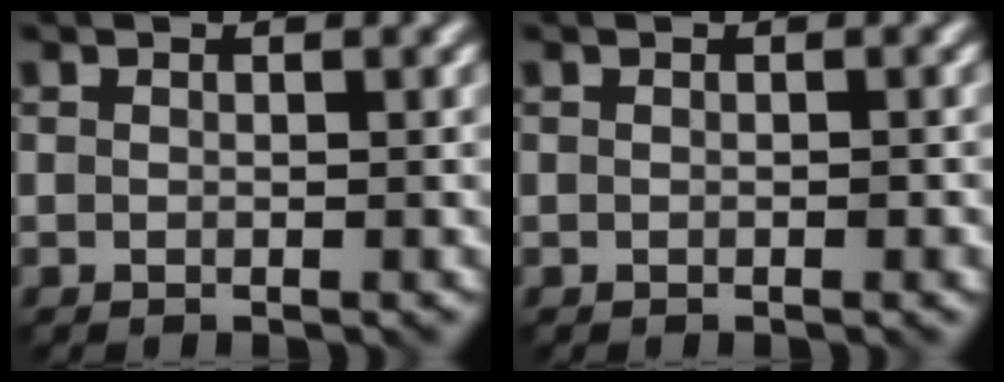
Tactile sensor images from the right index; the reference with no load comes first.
{"total": 0.5, "force": [-0.5, 0.1, 0.2], "torque": [-0.003, 0.001, -0.006]}